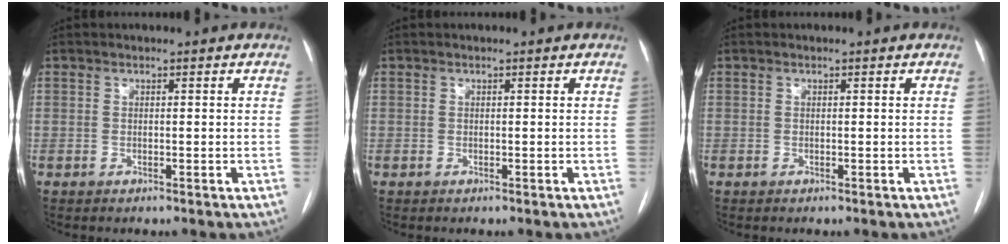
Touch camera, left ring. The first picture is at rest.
{"total": 0.0}
{"total": 0.0}